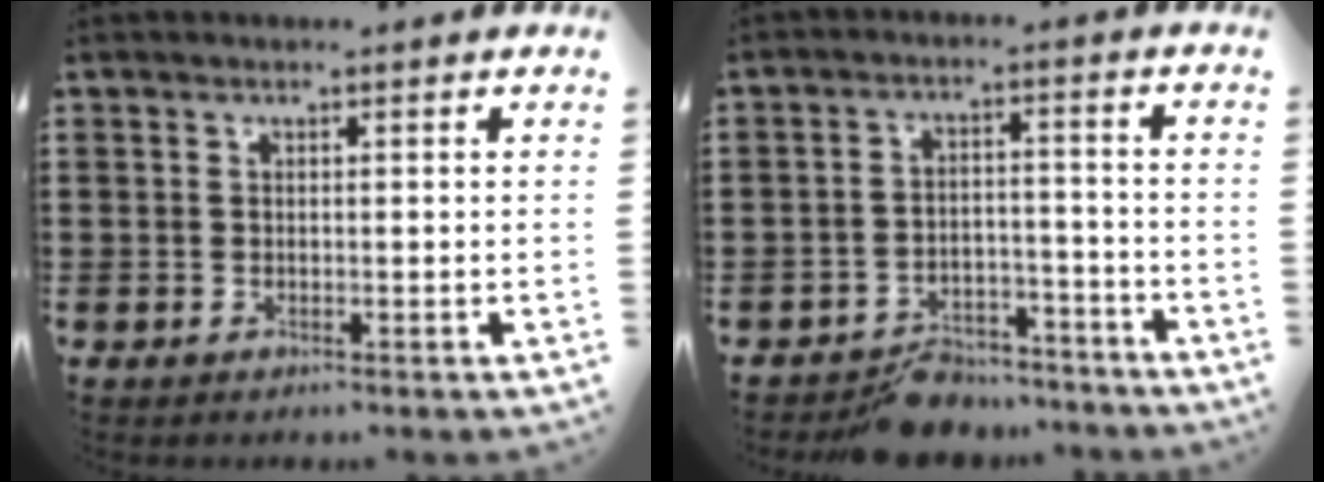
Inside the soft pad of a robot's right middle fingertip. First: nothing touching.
{"total": 6.1, "force": [-5.7, 1.9, 0.9], "torque": [-0.008, 0.026, -0.110]}